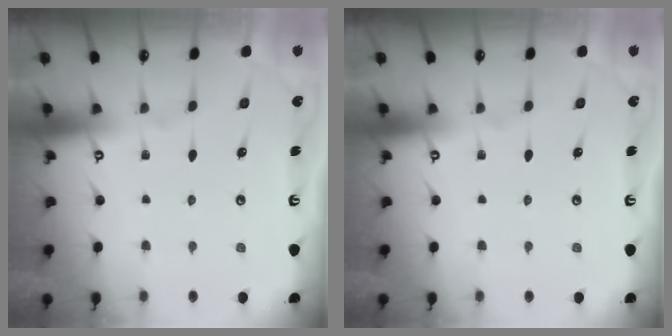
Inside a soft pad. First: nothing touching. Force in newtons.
{"total": 0.0}